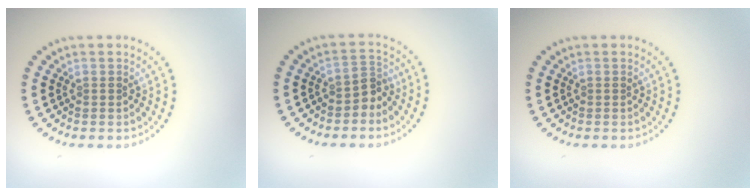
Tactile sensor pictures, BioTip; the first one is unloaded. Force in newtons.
{"total": 2.0, "press": 1.6, "slide": 1.3}
{"total": 0.0}